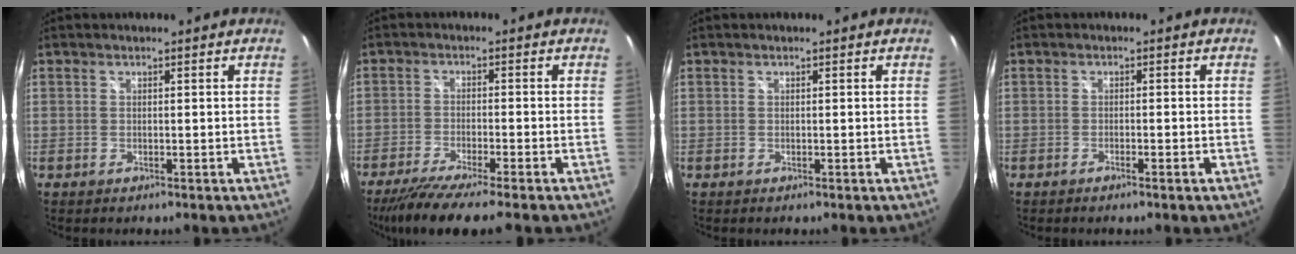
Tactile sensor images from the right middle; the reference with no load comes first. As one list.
[{"total": 9.0, "force": [-7.5, -0.3, 5.0], "torque": [-0.112, -0.031, -0.127]}, {"total": 0.0}, {"total": 1.6, "force": [-1.1, -0.2, 1.2], "torque": [-0.022, 0.003, -0.019]}]